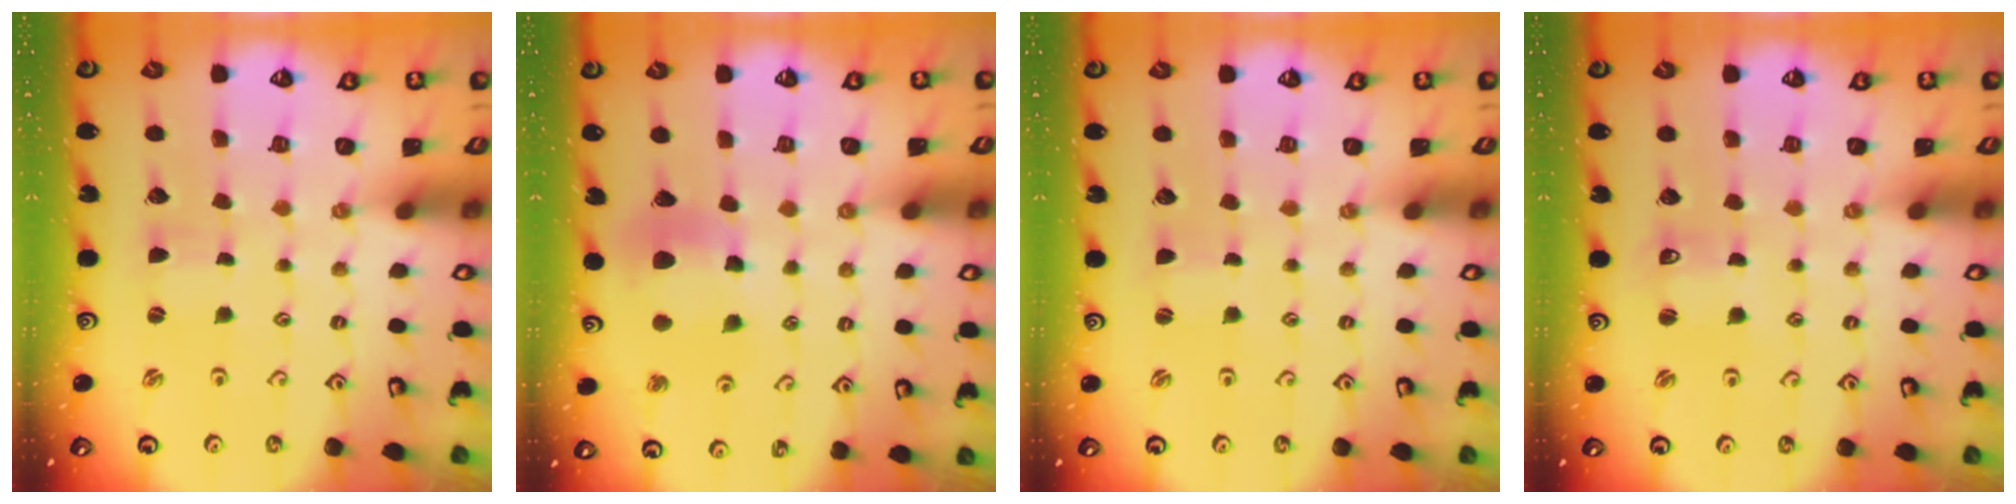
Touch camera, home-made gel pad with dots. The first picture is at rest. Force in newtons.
{"total": 8.9, "press": 8.9, "slide": 1.1}
{"total": 0.0}
{"total": 1.9, "press": 1.9, "slide": 0.3}